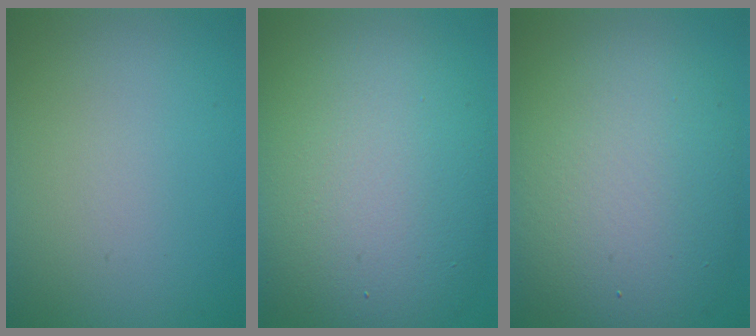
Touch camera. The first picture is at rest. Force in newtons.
{"total": 12.6, "press": 12.6, "slide": 0.2}
{"total": 10.7, "press": 10.6, "slide": 0.6}